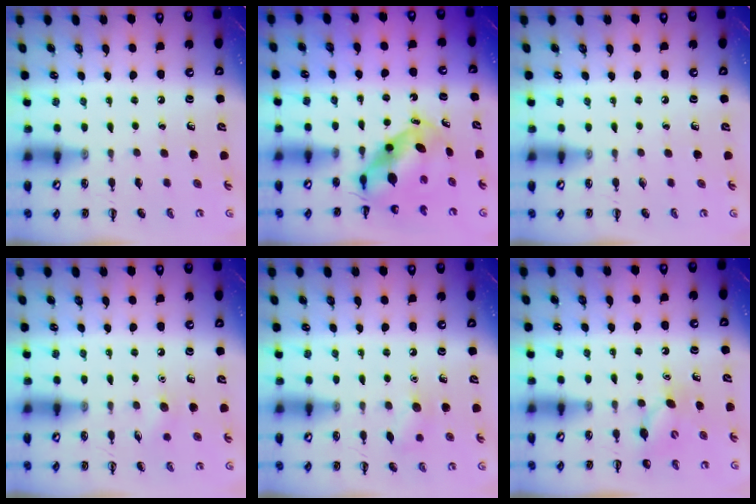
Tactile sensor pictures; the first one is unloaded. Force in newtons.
{"total": 6.6, "press": 6.5, "slide": 1.4}
{"total": 0.0}
{"total": 4.7, "press": 4.5, "slide": 1.2}
{"total": 7.8, "press": 7.5, "slide": 2.0}
{"total": 6.8, "press": 6.6, "slide": 1.6}